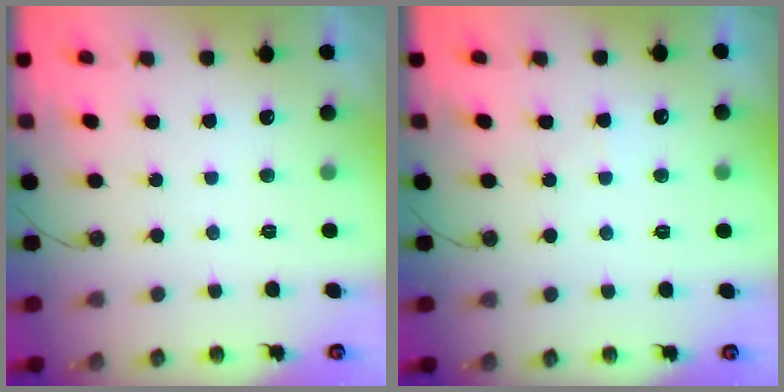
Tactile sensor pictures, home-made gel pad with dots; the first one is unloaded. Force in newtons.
{"total": 3.6, "press": 3.6, "slide": 0.4}